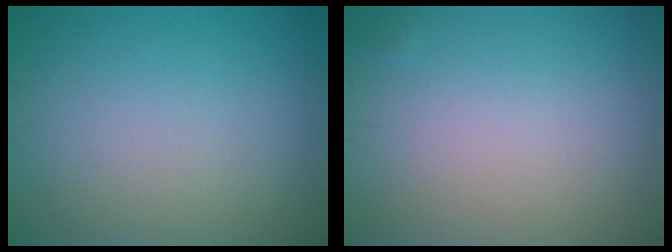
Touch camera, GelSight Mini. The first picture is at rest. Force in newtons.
{"total": 0.0}